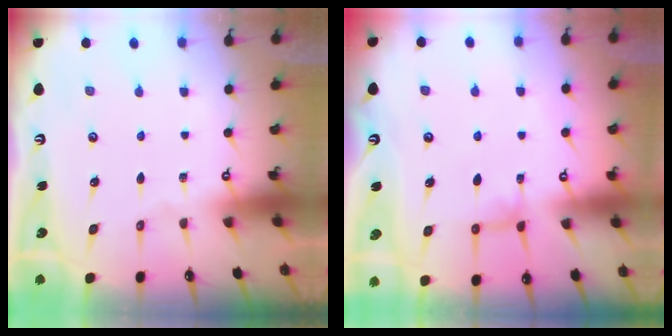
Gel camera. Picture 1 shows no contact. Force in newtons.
{"total": 2.3, "press": 2.3, "slide": 0.0}